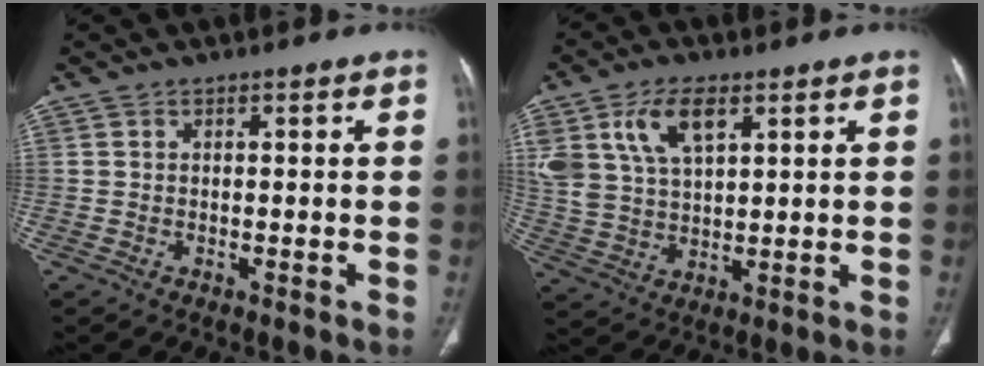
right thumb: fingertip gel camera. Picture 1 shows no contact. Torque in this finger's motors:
{"motor_torque": [1.66, 1.66, 1.34, 0.84, 0.16]}